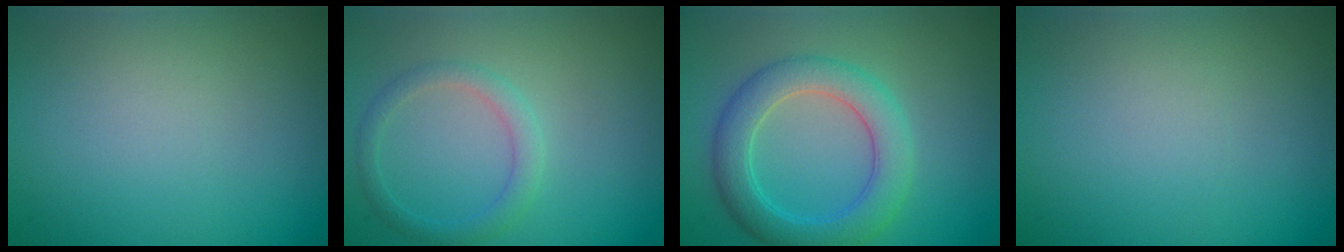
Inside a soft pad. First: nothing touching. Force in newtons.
{"total": 2.0, "press": 2.0, "slide": 0.1}
{"total": 5.0, "press": 5.0, "slide": 0.2}
{"total": 0.0}